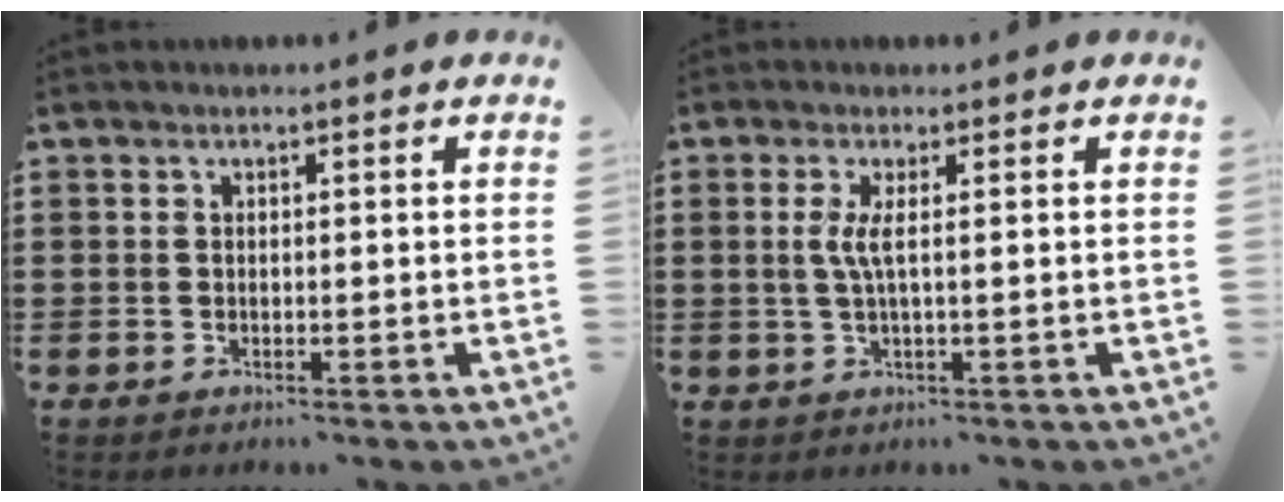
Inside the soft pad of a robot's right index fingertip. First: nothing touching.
{"total": 3.0, "force": [0.3, -0.1, 3.0], "torque": [-0.066, -0.009, 0.000]}